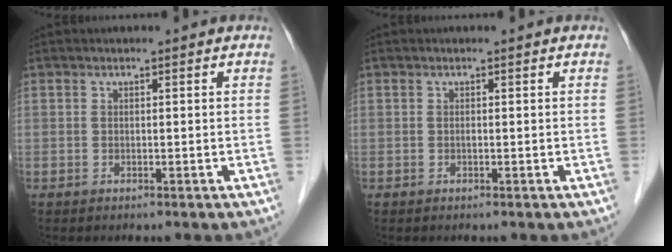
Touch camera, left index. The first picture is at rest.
{"total": 0.0}